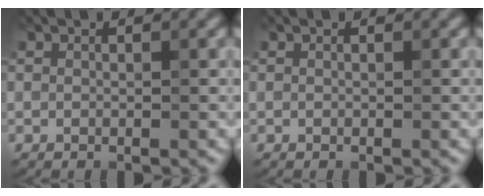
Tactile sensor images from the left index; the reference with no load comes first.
{"total": 0.0}